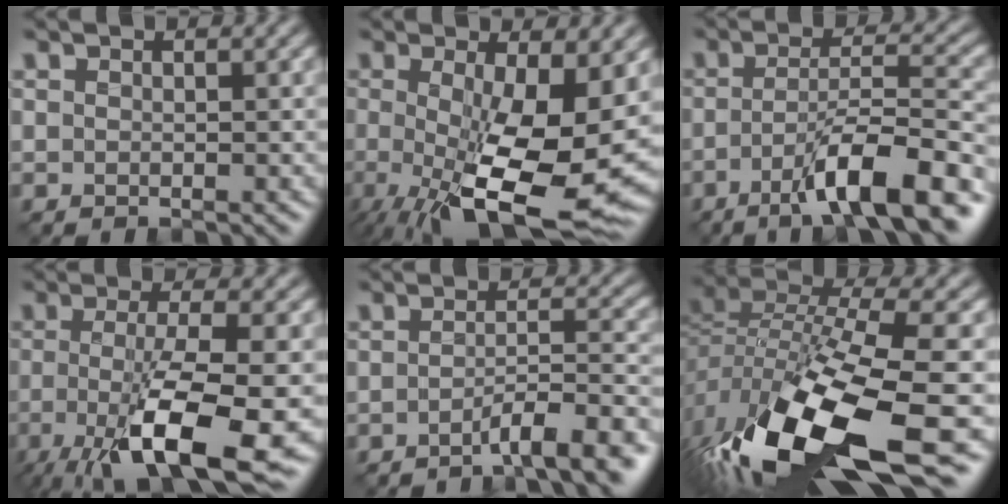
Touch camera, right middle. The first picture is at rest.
{"total": 13.7, "force": [-2.5, 4.4, 12.7], "torque": [-0.200, -0.029, -0.032]}
{"total": 8.9, "force": [-4.7, 1.7, 7.4], "torque": [-0.118, 0.008, -0.082]}
{"total": 10.5, "force": [-3.4, 2.3, 9.6], "torque": [-0.155, -0.019, -0.061]}
{"total": 4.8, "force": [-3.3, 0.7, 3.4], "torque": [-0.049, 0.007, -0.061]}
{"total": 16.2, "force": [-8.1, 5.4, 13.0], "torque": [-0.271, -0.026, -0.134]}